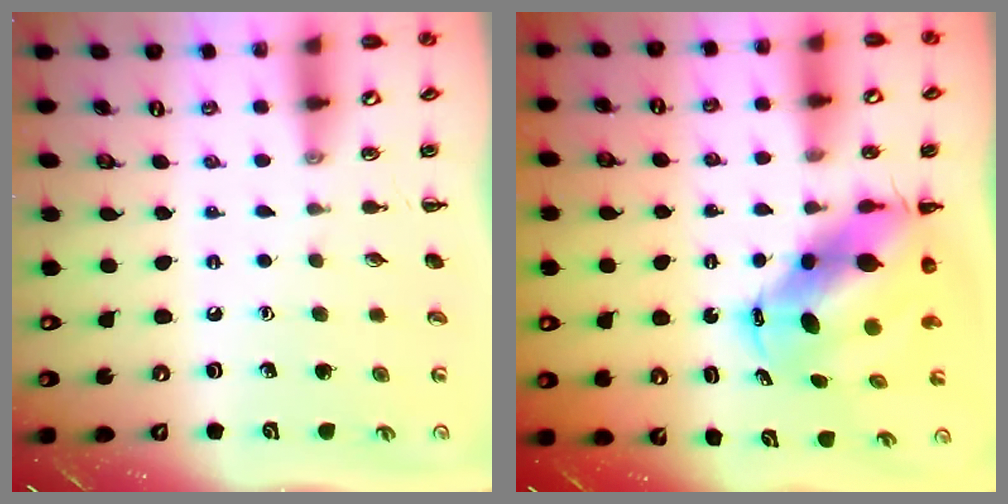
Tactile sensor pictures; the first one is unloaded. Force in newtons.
{"total": 9.6, "press": 9.3, "slide": 2.5}